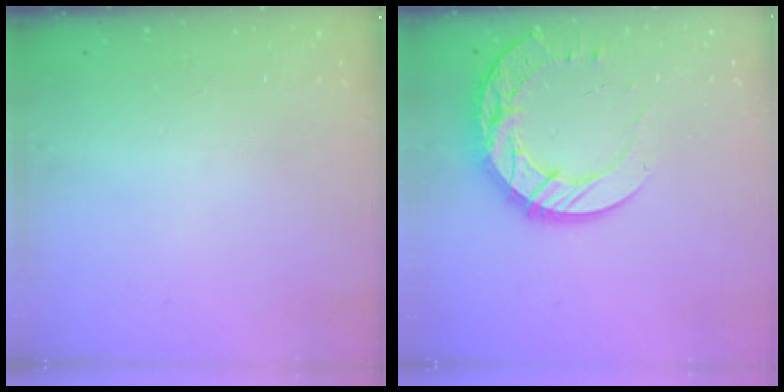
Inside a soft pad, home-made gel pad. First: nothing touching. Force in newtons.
{"total": 16.1, "press": 16.0, "slide": 1.2}